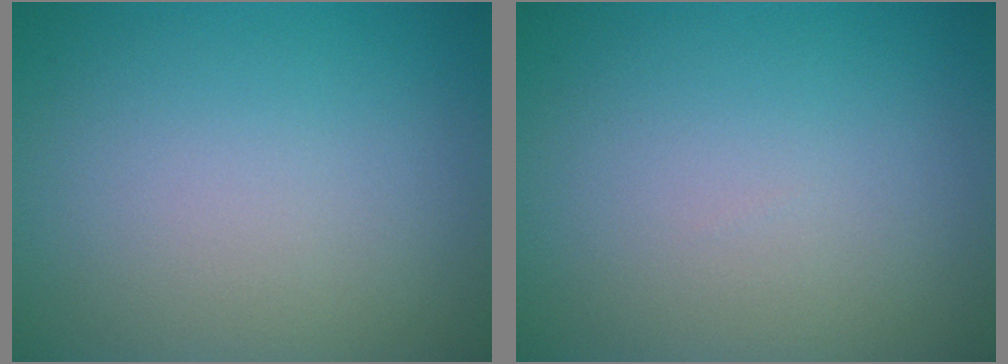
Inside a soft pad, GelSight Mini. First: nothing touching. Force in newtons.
{"total": 0.0}